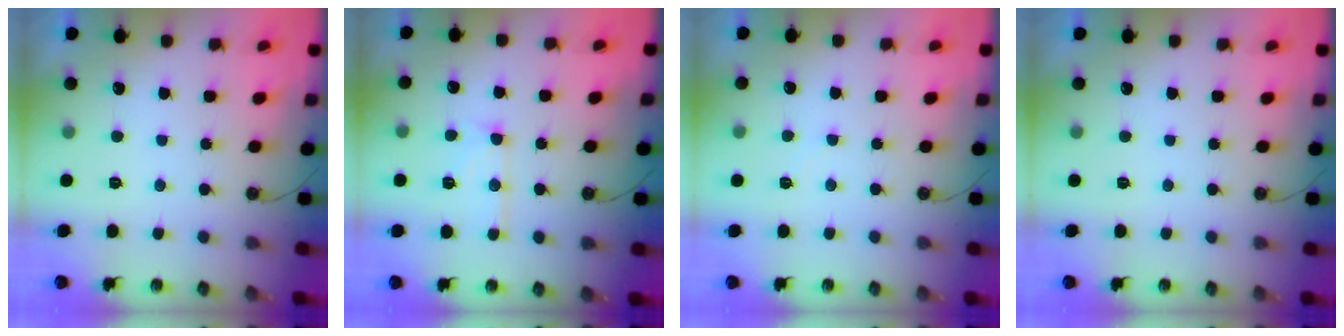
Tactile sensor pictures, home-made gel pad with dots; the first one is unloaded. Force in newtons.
{"total": 10.8, "press": 10.8, "slide": 1.0}
{"total": 3.1, "press": 3.1, "slide": 0.5}
{"total": 0.0}